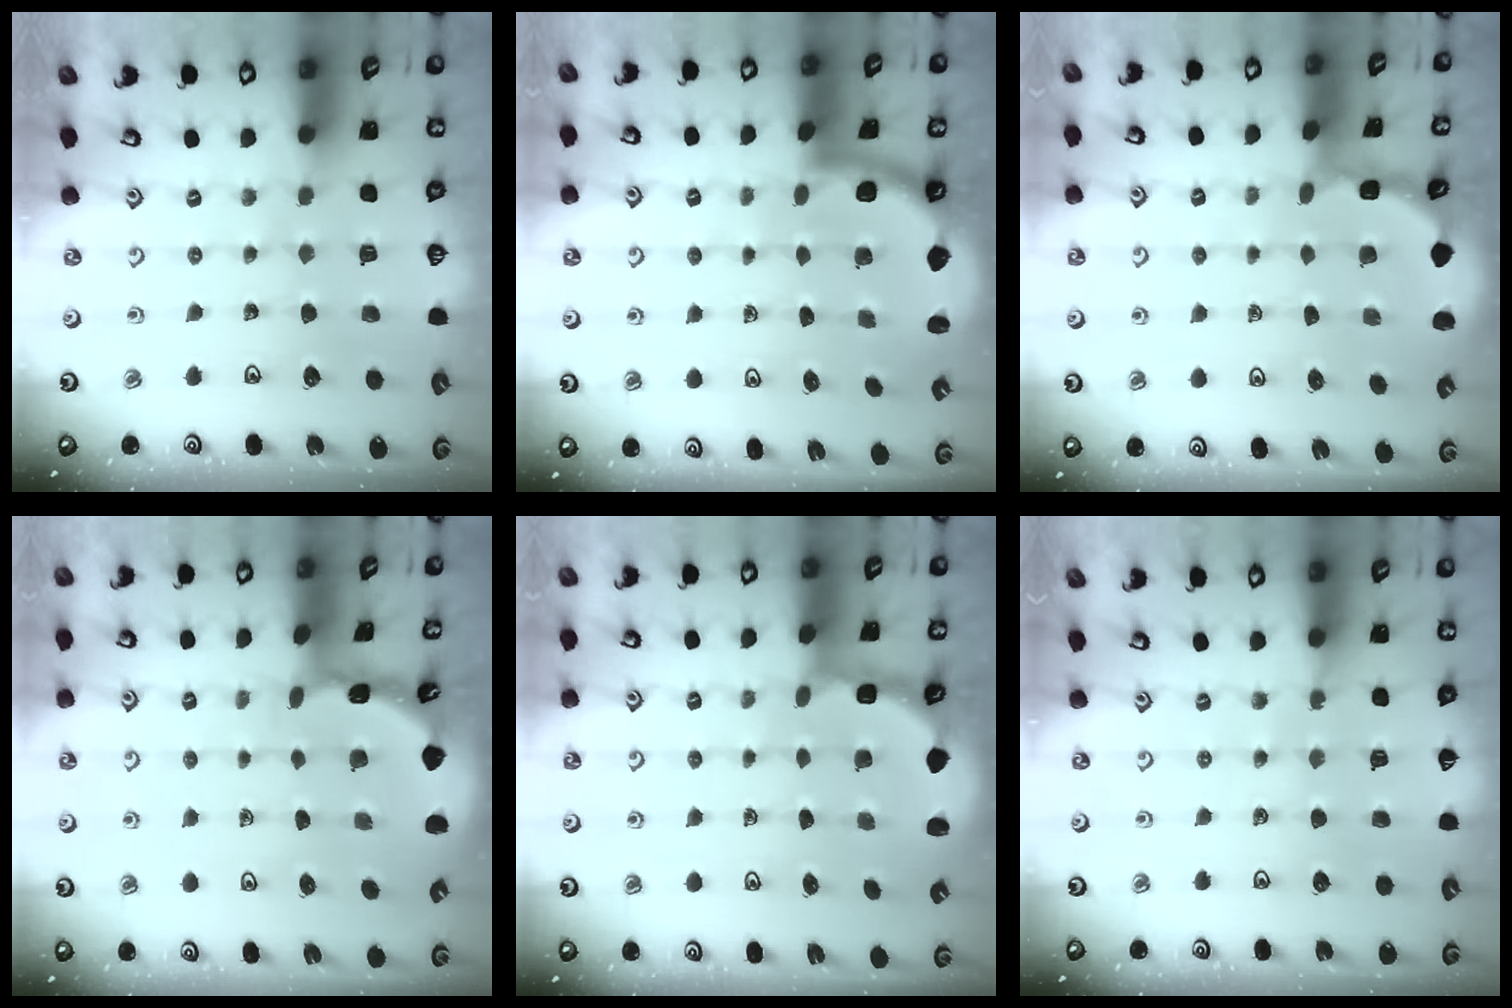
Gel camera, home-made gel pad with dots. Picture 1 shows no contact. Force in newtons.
{"total": 1.8, "press": 1.8, "slide": 0.1}
{"total": 2.0, "press": 2.0, "slide": 0.1}
{"total": 1.7, "press": 1.6, "slide": 0.1}
{"total": 2.7, "press": 2.1, "slide": 1.7}
{"total": 6.1, "press": 6.0, "slide": 1.2}